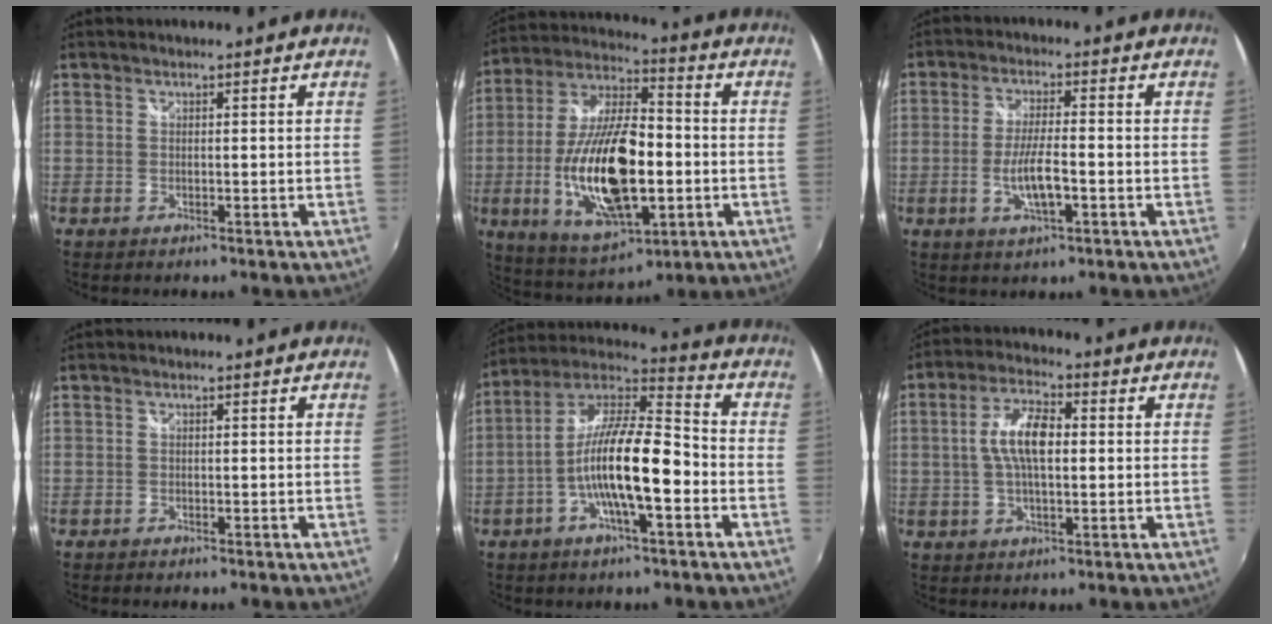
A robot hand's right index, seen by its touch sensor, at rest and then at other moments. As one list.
[{"total": 22.0, "force": [-4.4, 9.1, 19.5], "torque": [-0.390, -0.013, -0.068]}, {"total": 6.6, "force": [-2.1, 1.5, 6.1], "torque": [-0.117, -0.008, -0.036]}, {"total": 1.1, "force": [-1.0, 0.5, 0.3], "torque": [-0.011, -0.003, -0.016]}, {"total": 15.0, "force": [-4.3, 3.2, 13.9], "torque": [-0.256, 0.003, -0.086]}, {"total": 8.0, "force": [0.4, 3.3, 7.3], "torque": [-0.142, 0.014, 0.005]}]